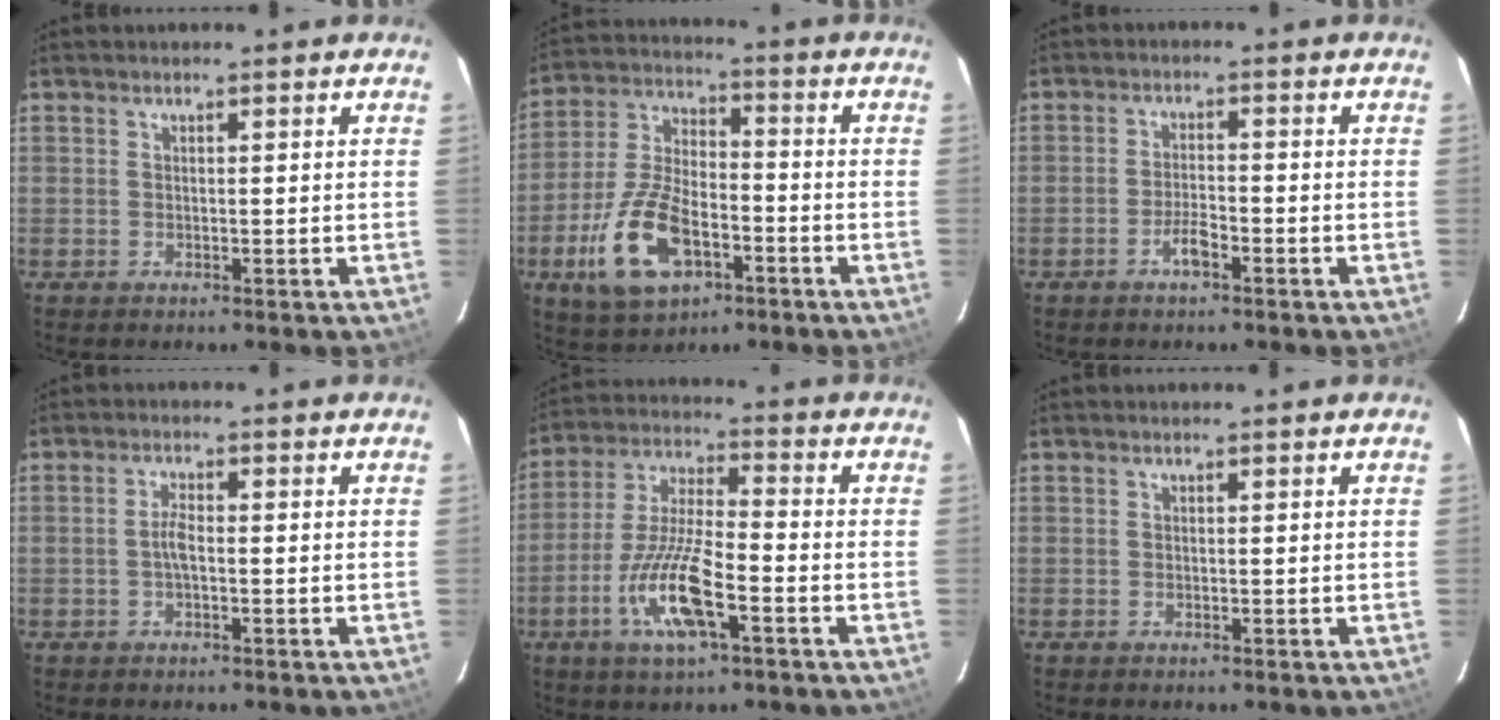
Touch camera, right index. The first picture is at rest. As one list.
[{"total": 15.4, "force": [-6.6, 7.8, 11.6], "torque": [-0.252, -0.002, -0.116]}, {"total": 3.4, "force": [-2.3, 0.9, 2.4], "torque": [-0.055, 0.002, -0.042]}, {"total": 2.4, "force": [-0.5, 0.7, 2.2], "torque": [-0.046, 0.004, -0.010]}, {"total": 13.2, "force": [-5.7, 3.3, 11.5], "torque": [-0.244, -0.009, -0.111]}, {"total": 0.0}]